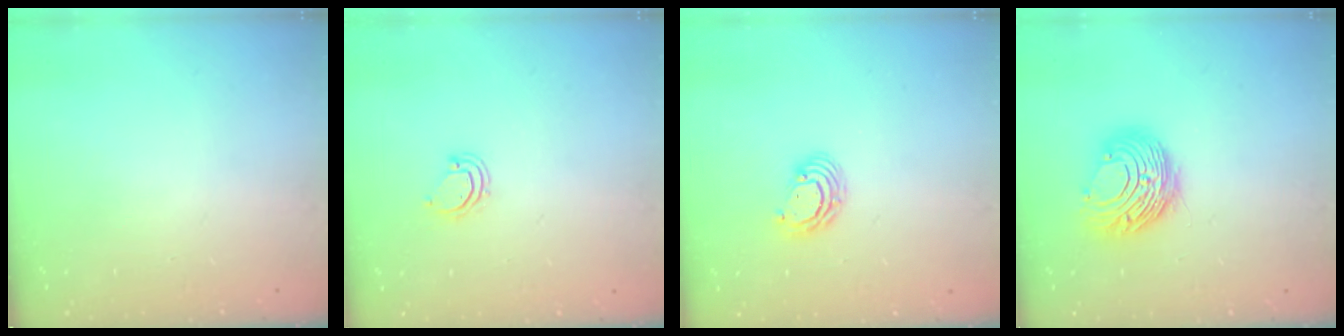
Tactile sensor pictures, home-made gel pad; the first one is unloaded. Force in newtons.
{"total": 4.3, "press": 4.3, "slide": 0.5}
{"total": 5.6, "press": 5.6, "slide": 0.3}
{"total": 10.9, "press": 10.9, "slide": 0.6}